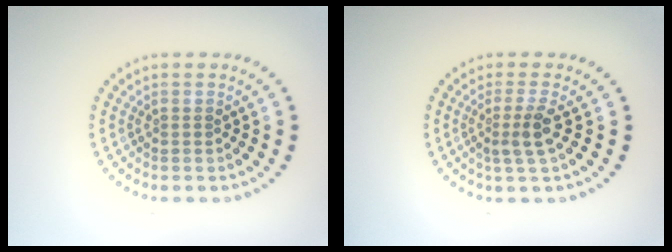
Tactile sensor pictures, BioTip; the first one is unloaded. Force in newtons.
{"total": 2.4, "press": 1.8, "slide": 1.5}